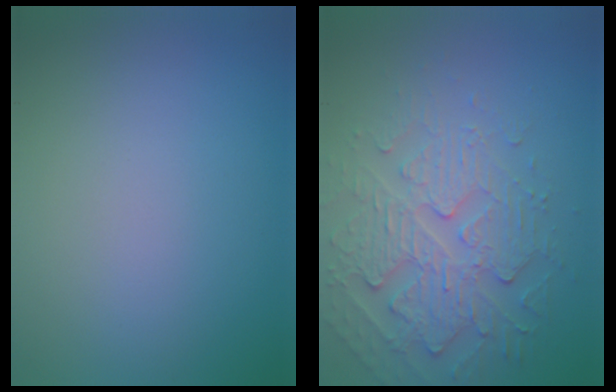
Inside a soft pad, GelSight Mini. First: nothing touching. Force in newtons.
{"total": 4.7, "press": 4.1, "slide": 2.3}